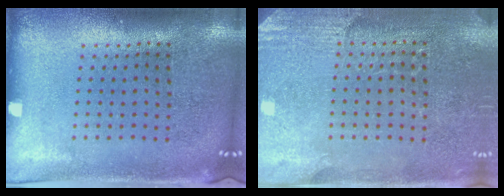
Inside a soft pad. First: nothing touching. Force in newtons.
{"total": 2.8, "press": 2.7, "slide": 0.8}